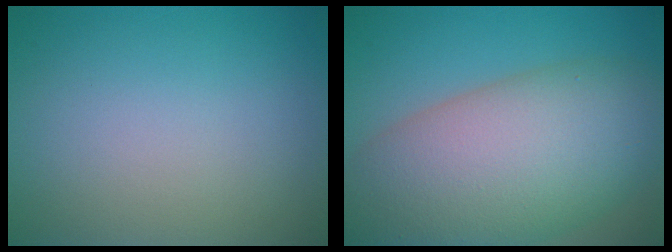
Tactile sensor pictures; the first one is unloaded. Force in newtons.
{"total": 13.4, "press": 13.4, "slide": 0.5}